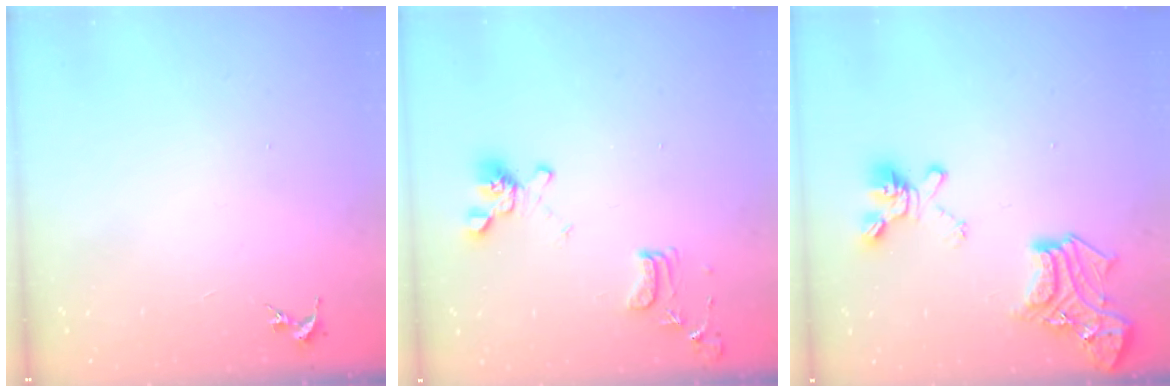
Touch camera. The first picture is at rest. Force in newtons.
{"total": 13.7, "press": 13.6, "slide": 1.5}
{"total": 19.4, "press": 19.4, "slide": 1.5}